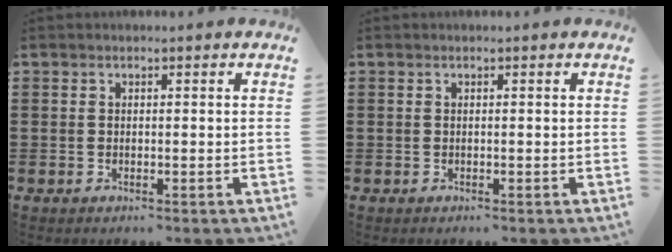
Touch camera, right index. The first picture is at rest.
{"total": 0.0}